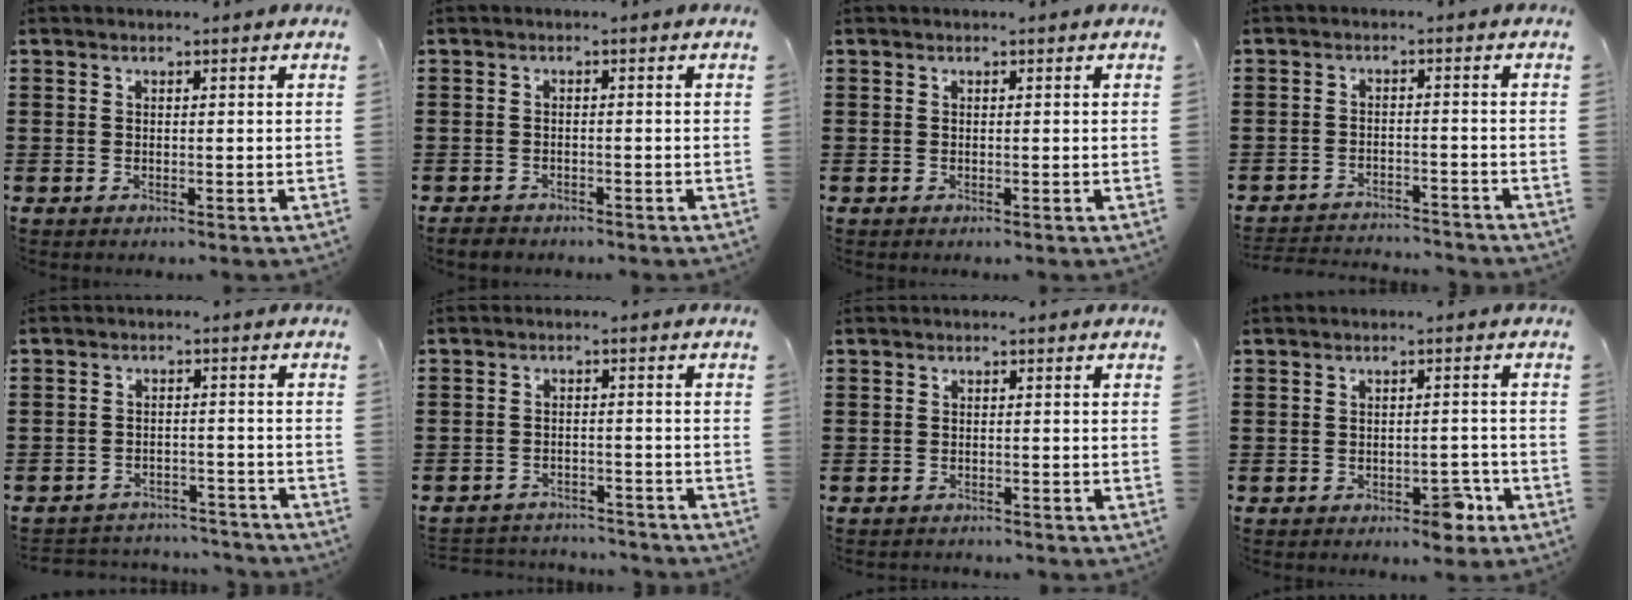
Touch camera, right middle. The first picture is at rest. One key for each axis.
{"total": 1.3, "fx": -1.2, "fy": 0.4, "fz": 0.1, "tx": -0.007, "ty": 0.000, "tz": -0.026}
{"total": 0.0}
{"total": 3.0, "fx": -3.0, "fy": 0.3, "fz": -0.1, "tx": -0.006, "ty": -0.001, "tz": -0.063}
{"total": 3.5, "fx": -3.4, "fy": 0.5, "fz": -0.4, "tx": -0.001, "ty": 0.000, "tz": -0.076}
{"total": 3.2, "fx": -3.1, "fy": 0.5, "fz": -0.4, "tx": -0.003, "ty": -0.001, "tz": -0.069}
{"total": 0.8, "fx": -0.8, "fy": 0.3, "fz": -0.2, "tx": 0.001, "ty": 0.003, "tz": -0.018}
{"total": 3.4, "fx": -2.5, "fy": 1.4, "fz": 2.0, "tx": -0.029, "ty": 0.008, "tz": -0.047}